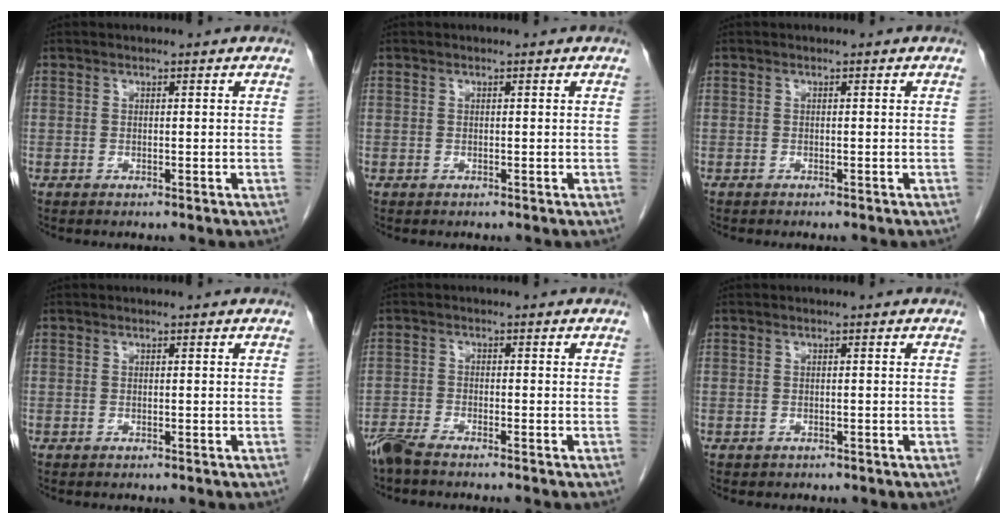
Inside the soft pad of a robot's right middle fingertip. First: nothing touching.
{"total": 0.0}
{"total": 1.0, "force": [-0.9, 0.2, 0.5], "torque": [-0.012, -0.003, -0.010]}
{"total": 0.0}
{"total": 4.2, "force": [-3.7, 0.2, 1.9], "torque": [-0.031, -0.011, -0.068]}
{"total": 0.8, "force": [-0.6, 0.6, 0.2], "torque": [-0.017, 0.001, -0.003]}